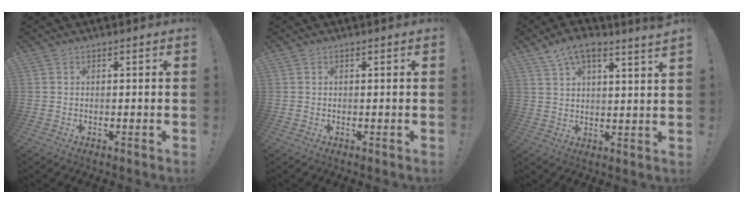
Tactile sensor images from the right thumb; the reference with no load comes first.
{"total": 0.0}
{"total": 7.3, "force": [5.4, 1.4, 4.7], "torque": [-0.077, -0.029, 0.097]}